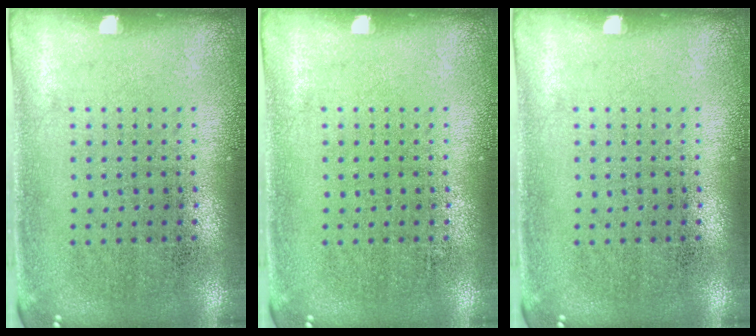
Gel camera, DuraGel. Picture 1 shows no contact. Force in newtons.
{"total": 0.0}
{"total": 0.0}